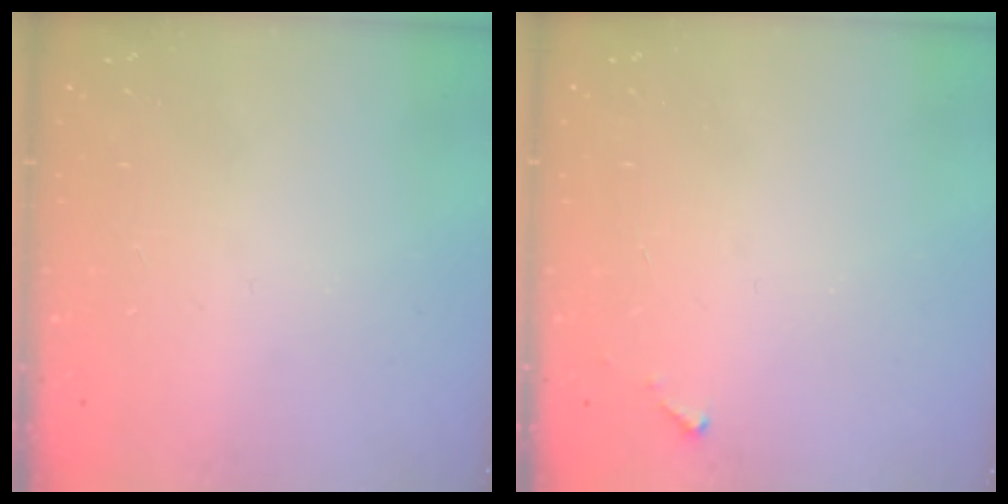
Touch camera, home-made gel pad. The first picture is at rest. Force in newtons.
{"total": 2.8, "press": 2.8, "slide": 0.1}